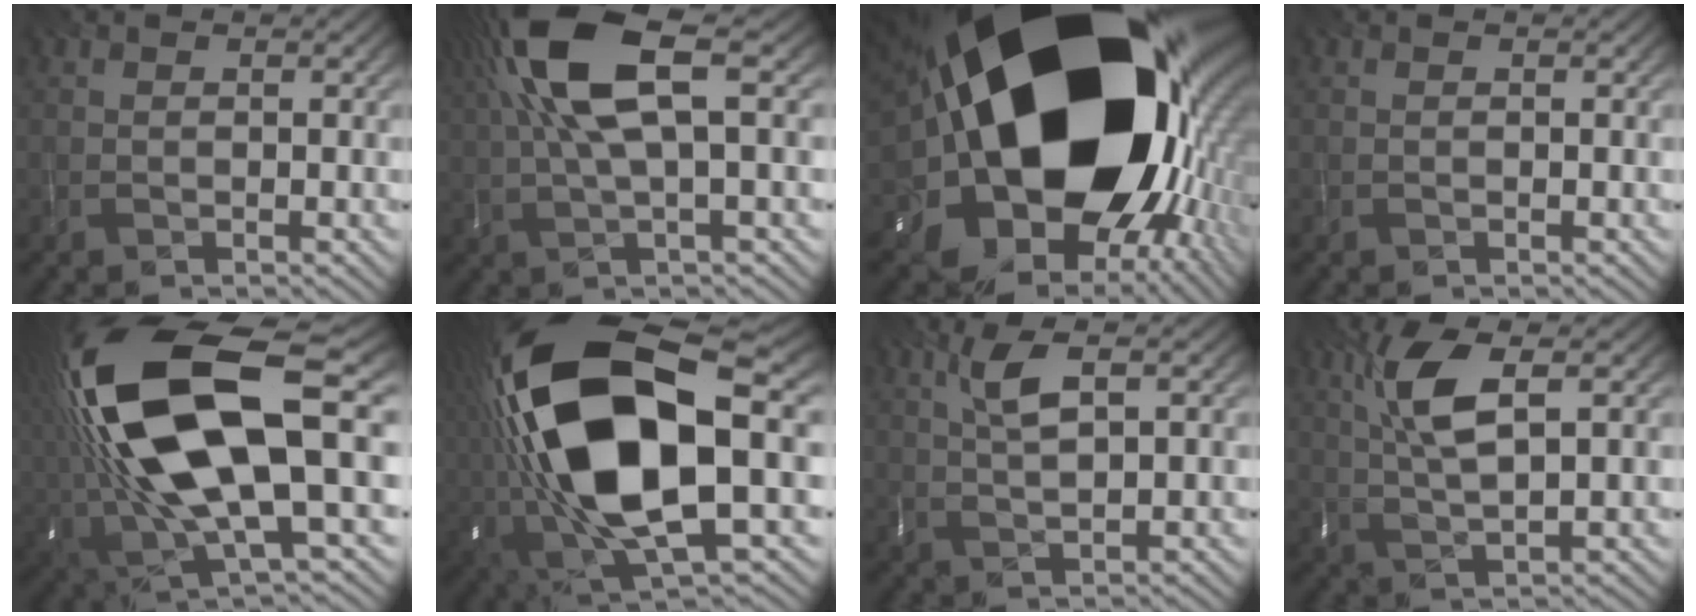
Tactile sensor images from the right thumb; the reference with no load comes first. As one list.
[{"total": 11.6, "force": [3.3, 3.0, 10.7], "torque": [-0.237, 0.025, 0.069]}, {"total": 23.4, "force": [1.1, 15.5, 17.5], "torque": [-0.299, -0.080, 0.023]}, {"total": 0.0}, {"total": 20.2, "force": [2.2, 8.1, 18.4], "torque": [-0.381, -0.033, 0.056]}, {"total": 21.3, "force": [0.3, 9.6, 19.0], "torque": [-0.401, -0.037, 0.022]}, {"total": 4.4, "force": [1.7, 0.8, 4.0], "torque": [-0.096, 0.004, 0.038]}, {"total": 7.2, "force": [2.4, 1.8, 6.6], "torque": [-0.151, 0.008, 0.049]}]